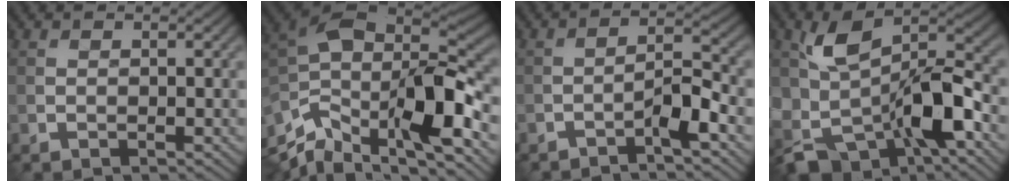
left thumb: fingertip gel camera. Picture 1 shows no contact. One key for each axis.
{"total": 15.7, "fx": -4.6, "fy": 7.9, "fz": 12.7, "tx": -0.273, "ty": -0.020, "tz": -0.078}
{"total": 4.2, "fx": -2.7, "fy": 0.8, "fz": 3.1, "tx": -0.054, "ty": 0.012, "tz": -0.056}
{"total": 13.0, "fx": -3.1, "fy": 7.7, "fz": 10.0, "tx": -0.189, "ty": -0.018, "tz": -0.055}